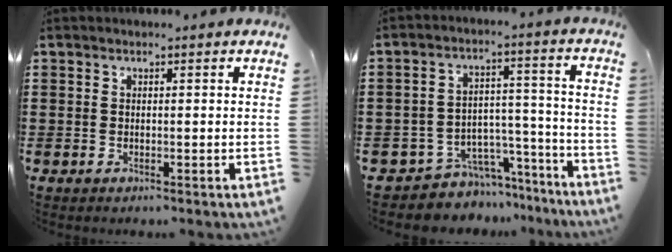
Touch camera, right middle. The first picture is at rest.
{"total": 6.2, "force": [-5.6, 2.7, 0.3], "torque": [-0.009, 0.021, -0.109]}